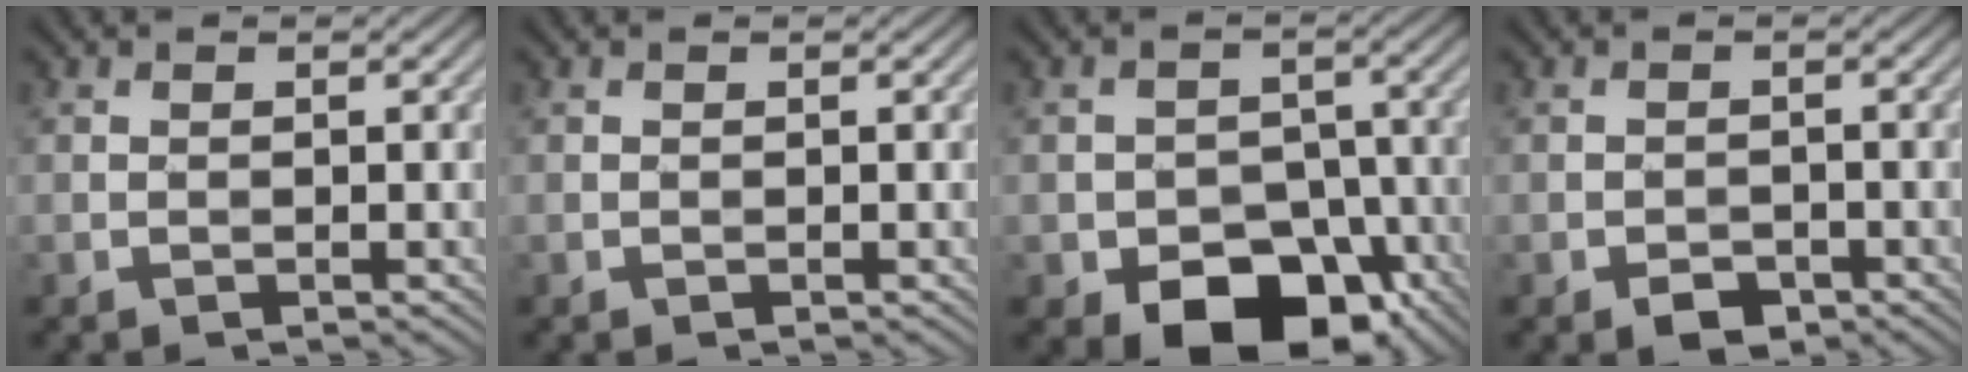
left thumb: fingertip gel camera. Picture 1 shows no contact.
{"total": 0.0}
{"total": 11.0, "force": [-6.0, 7.0, 6.0], "torque": [-0.091, -0.021, -0.095]}
{"total": 2.4, "force": [-1.5, 1.4, 1.2], "torque": [-0.018, -0.002, -0.027]}